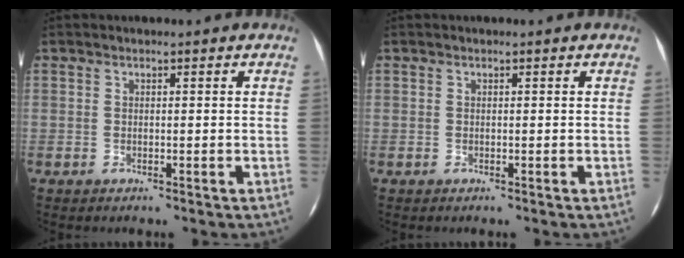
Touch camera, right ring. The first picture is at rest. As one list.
[{"total": 0.0}]